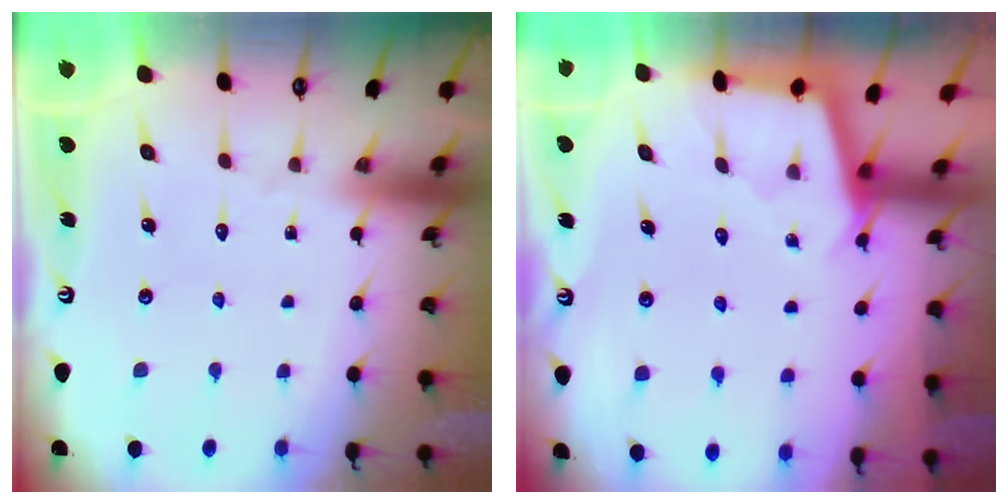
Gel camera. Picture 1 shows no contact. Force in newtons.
{"total": 2.4, "press": 2.4, "slide": 0.2}